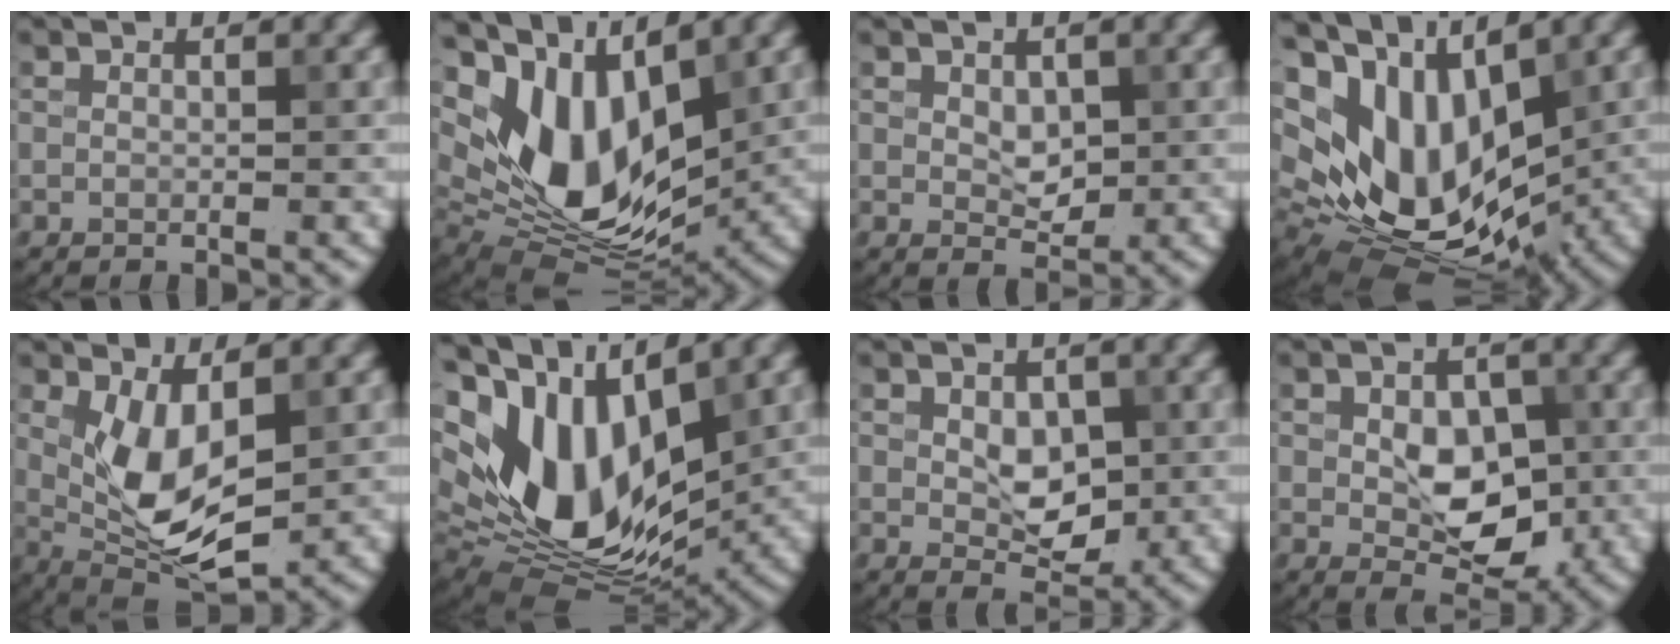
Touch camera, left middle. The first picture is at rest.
{"total": 10.5, "force": [3.2, 6.1, 7.9], "torque": [-0.159, -0.007, 0.061]}
{"total": 2.2, "force": [0.4, 1.5, 1.6], "torque": [-0.027, -0.005, 0.011]}
{"total": 14.0, "force": [2.9, 8.7, 10.5], "torque": [-0.214, -0.001, 0.057]}
{"total": 7.4, "force": [0.2, 3.2, 6.6], "torque": [-0.137, -0.008, 0.005]}
{"total": 13.6, "force": [2.5, 8.3, 10.5], "torque": [-0.207, -0.002, 0.037]}
{"total": 3.8, "force": [0.2, 2.4, 2.9], "torque": [-0.047, -0.006, 0.007]}
{"total": 5.8, "force": [-0.1, 3.7, 4.5], "torque": [-0.071, -0.008, 0.001]}